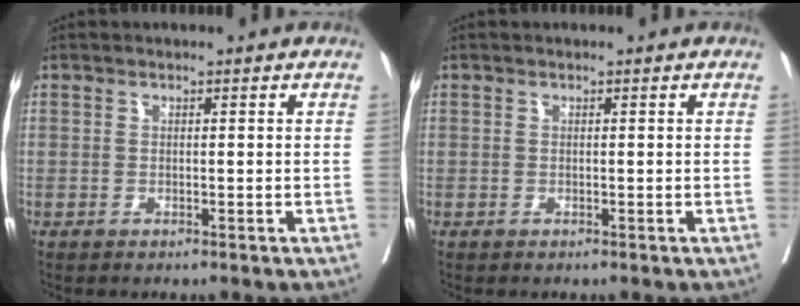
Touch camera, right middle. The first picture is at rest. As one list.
[{"total": 0.0}]